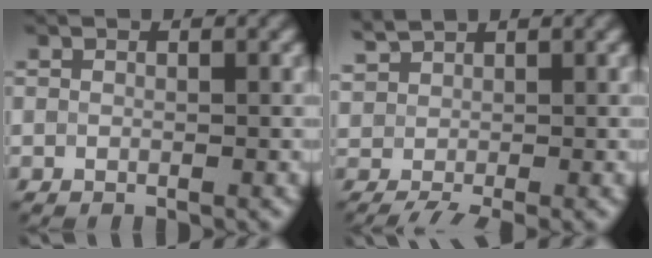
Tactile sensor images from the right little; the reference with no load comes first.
{"total": 2.6, "force": [0.0, 1.6, 2.0], "torque": [-0.055, 0.003, 0.002]}